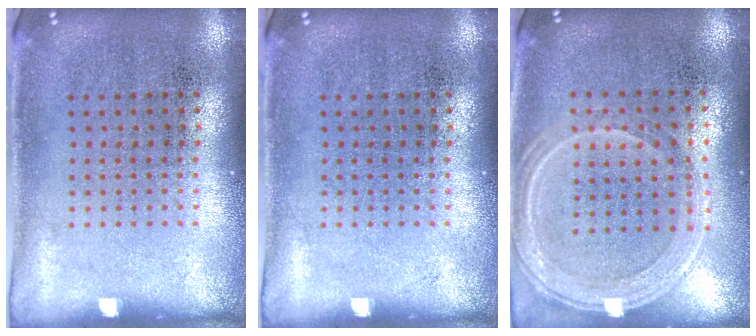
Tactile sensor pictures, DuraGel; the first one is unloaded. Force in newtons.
{"total": 0.0}
{"total": 1.2, "press": 1.2, "slide": 0.2}